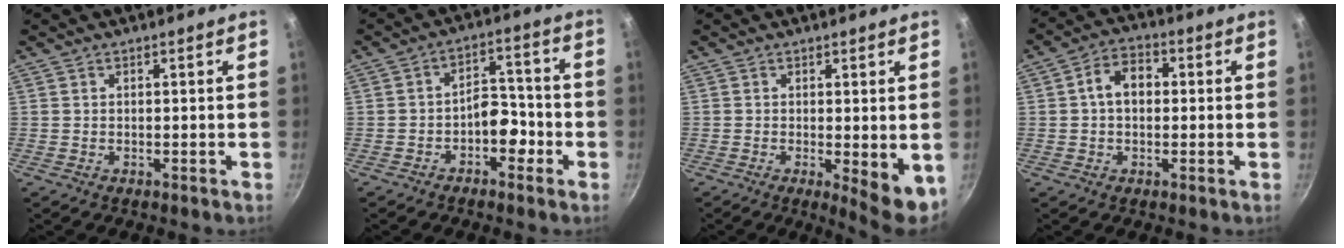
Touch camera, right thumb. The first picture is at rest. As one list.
[{"total": 6.0, "force": [-2.7, 3.7, 3.9], "torque": [-0.022, 0.042, -0.043]}, {"total": 6.6, "force": [-0.7, 1.9, 6.3], "torque": [-0.072, -0.011, -0.003]}, {"total": 8.7, "force": [0.8, 6.1, 6.1], "torque": [-0.067, 0.026, -0.001]}]